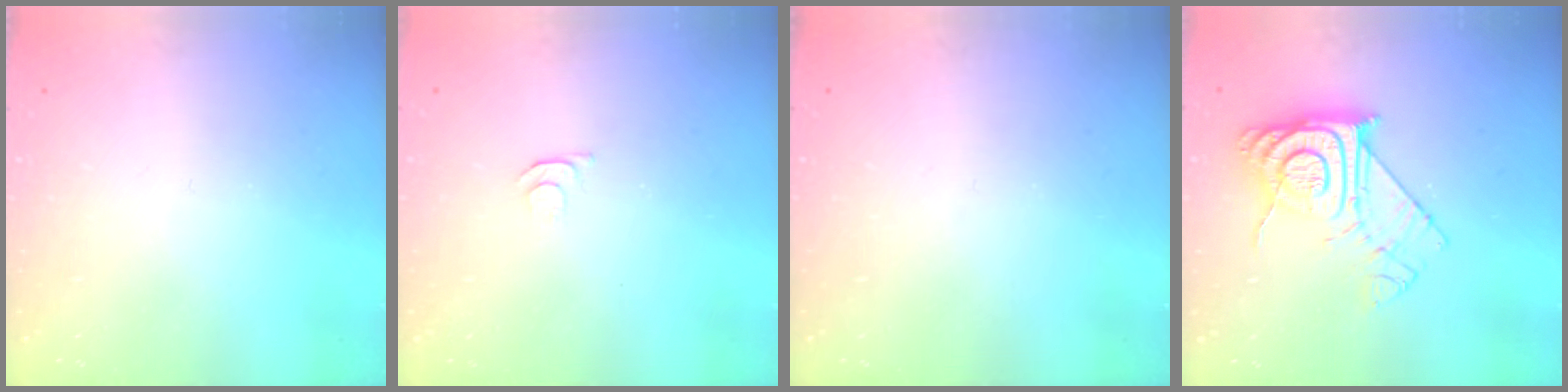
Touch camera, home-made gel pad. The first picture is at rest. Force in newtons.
{"total": 3.8, "press": 3.7, "slide": 0.7}
{"total": 0.0}
{"total": 15.1, "press": 15.0, "slide": 1.6}